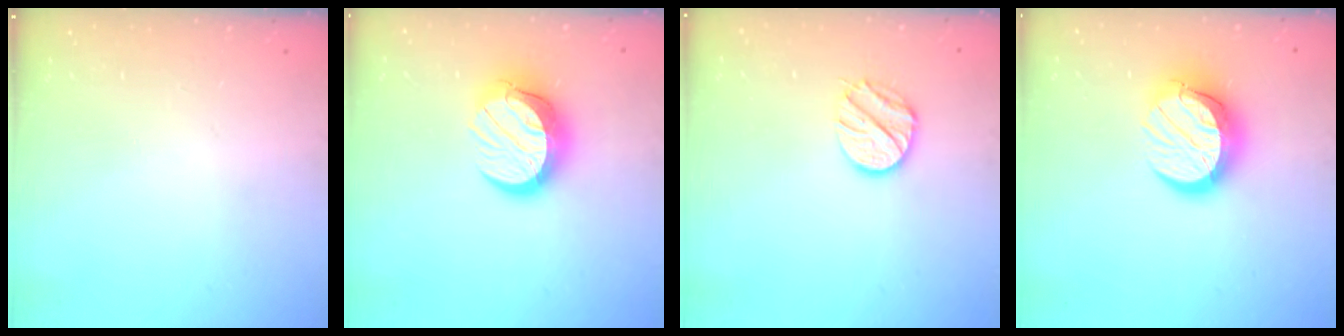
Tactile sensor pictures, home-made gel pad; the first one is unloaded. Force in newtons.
{"total": 13.1, "press": 13.0, "slide": 1.1}
{"total": 11.2, "press": 11.2, "slide": 1.0}
{"total": 12.9, "press": 12.8, "slide": 1.2}